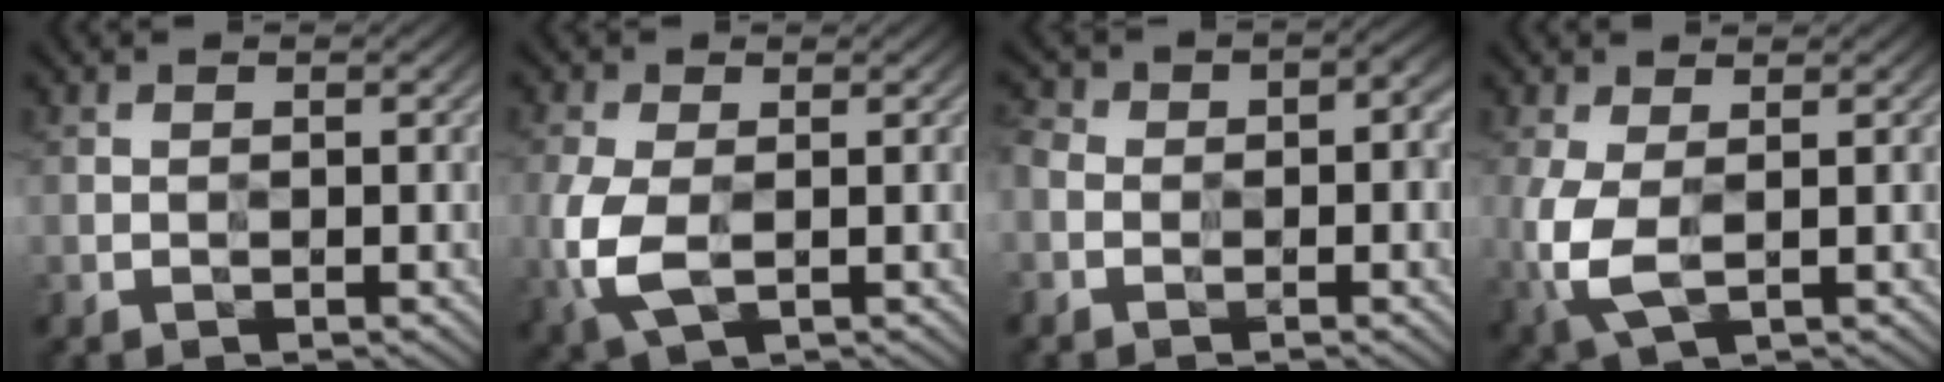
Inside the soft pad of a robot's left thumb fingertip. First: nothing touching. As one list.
[{"total": 6.3, "force": [-1.2, 3.7, 5.0], "torque": [-0.137, -0.008, -0.022]}, {"total": 7.0, "force": [-1.3, 5.1, 4.6], "torque": [-0.084, -0.002, -0.025]}, {"total": 5.2, "force": [-0.4, 2.6, 4.5], "torque": [-0.124, -0.005, -0.004]}]